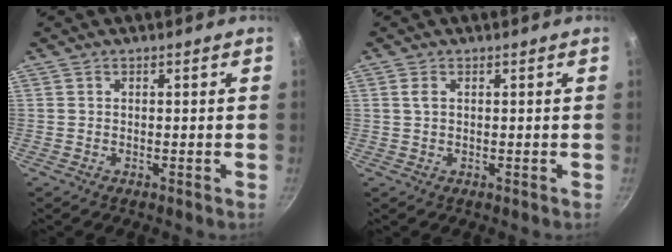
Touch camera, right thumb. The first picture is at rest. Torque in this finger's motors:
{"motor_torque": [0.09, -0.12, 0.05, 0.65, 0.08]}